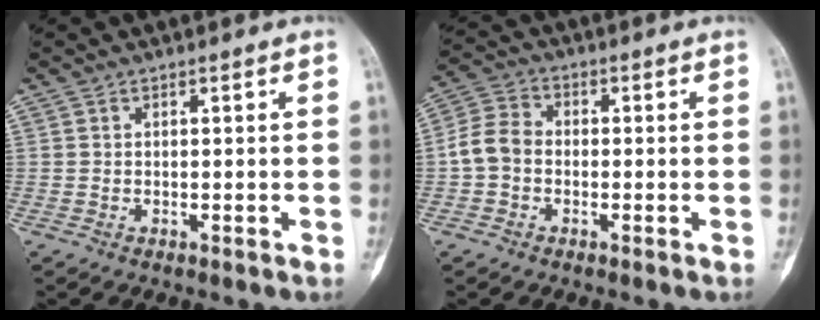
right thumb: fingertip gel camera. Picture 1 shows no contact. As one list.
[{"total": 6.0, "force": [-1.1, 4.7, 3.6], "torque": [-0.064, 0.019, -0.033]}]